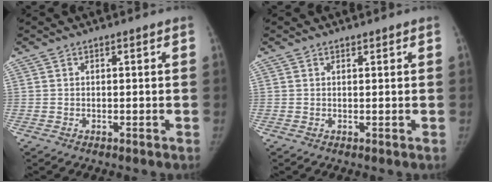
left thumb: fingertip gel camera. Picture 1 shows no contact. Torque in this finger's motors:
{"motor_torque": [0.09, -0.03, -0.26, 0.02, 0.07]}